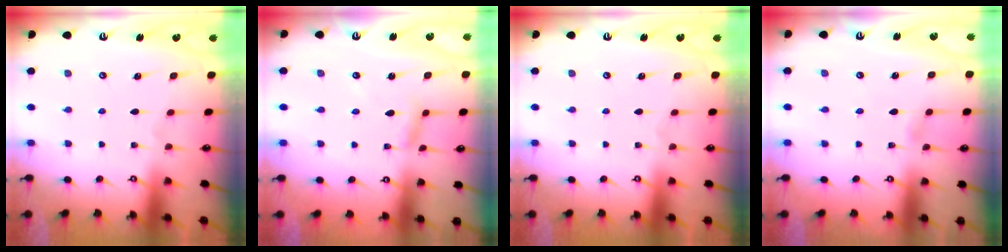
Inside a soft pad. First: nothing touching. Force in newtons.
{"total": 5.0, "press": 4.9, "slide": 0.3}
{"total": 0.0}
{"total": 1.7, "press": 1.7, "slide": 0.1}